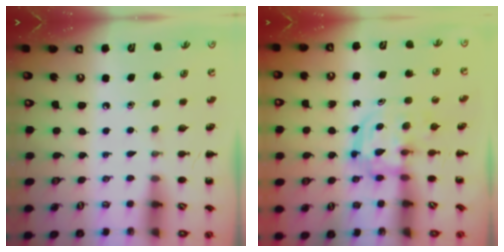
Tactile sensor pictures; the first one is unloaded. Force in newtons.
{"total": 3.1, "press": 3.1, "slide": 0.4}